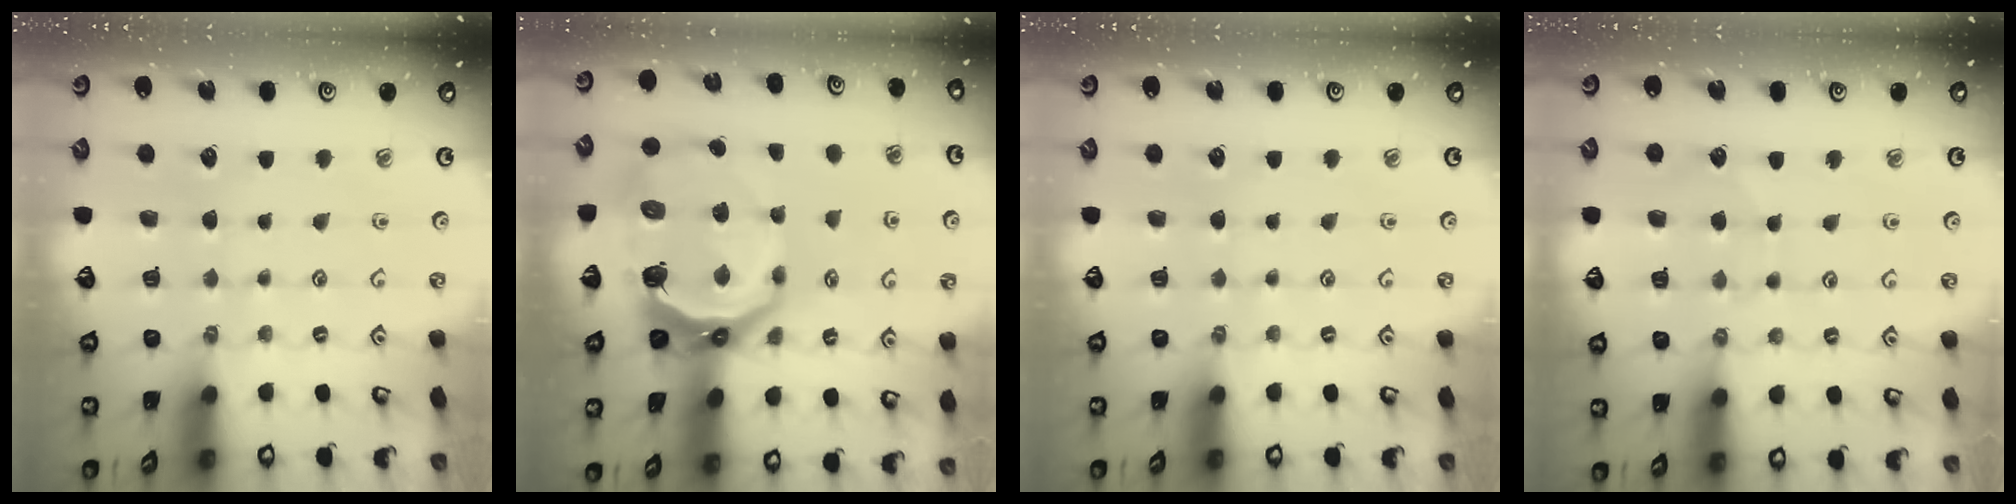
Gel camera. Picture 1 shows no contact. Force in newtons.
{"total": 15.7, "press": 14.8, "slide": 5.3}
{"total": 0.0}
{"total": 4.9, "press": 4.9, "slide": 0.5}